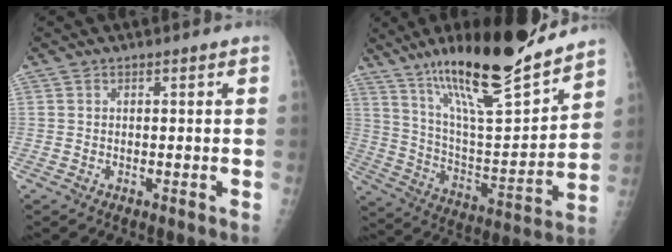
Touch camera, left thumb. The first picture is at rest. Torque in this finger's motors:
{"motor_torque": [1.09, -0.40, 1.49, -1.28, 0.16]}